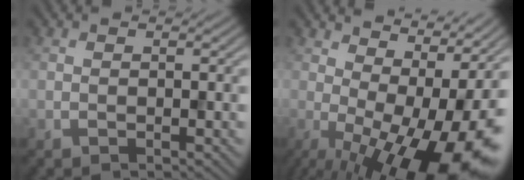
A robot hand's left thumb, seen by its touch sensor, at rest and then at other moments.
{"total": 17.6, "force": [-0.9, 6.9, 16.1], "torque": [-0.202, -0.008, 0.005]}